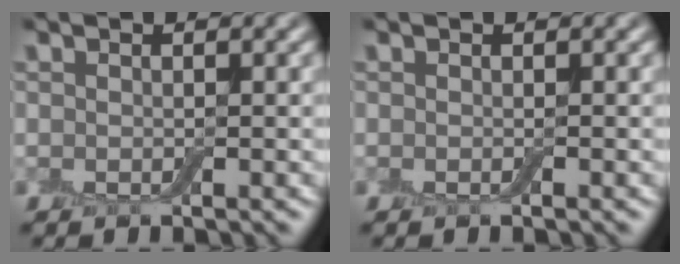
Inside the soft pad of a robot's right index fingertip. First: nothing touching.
{"total": 0.0}